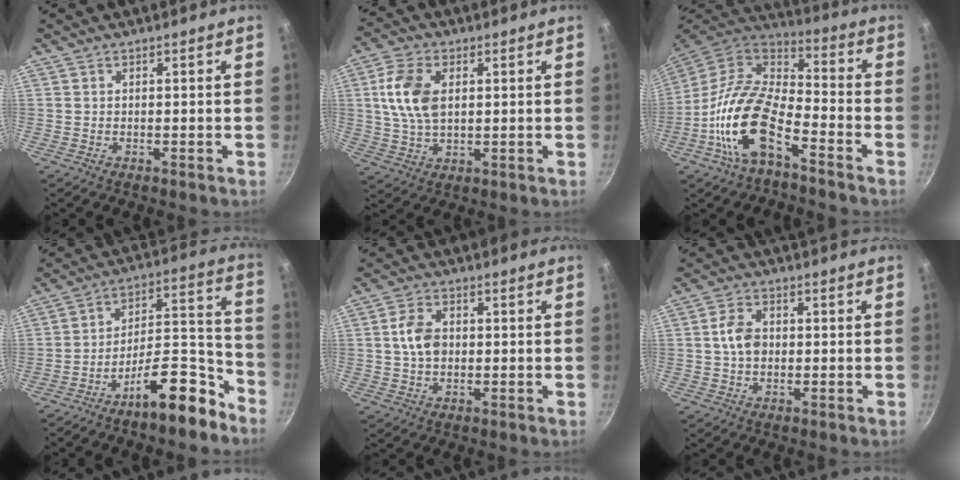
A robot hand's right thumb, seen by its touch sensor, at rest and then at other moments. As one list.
[{"total": 10.2, "force": [2.1, 6.2, 7.9], "torque": [-0.144, 0.001, 0.039]}, {"total": 17.6, "force": [-7.8, 8.2, 13.5], "torque": [-0.252, 0.054, -0.167]}, {"total": 15.5, "force": [-10.4, 5.0, 10.3], "torque": [-0.121, 0.110, -0.167]}, {"total": 6.1, "force": [0.3, 4.3, 4.3], "torque": [-0.069, 0.010, 0.002]}, {"total": 5.4, "force": [0.1, 3.8, 3.7], "torque": [-0.057, 0.011, -0.002]}]